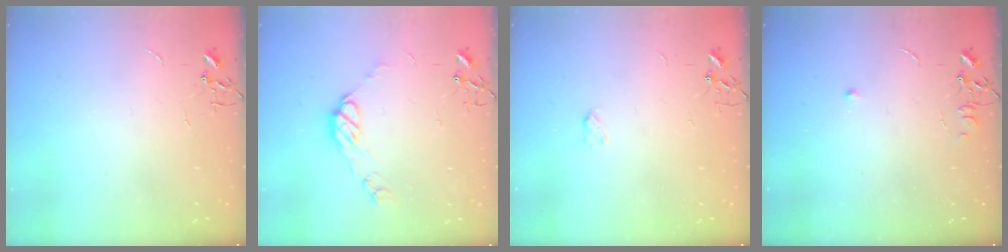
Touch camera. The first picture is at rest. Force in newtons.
{"total": 8.5, "press": 8.5, "slide": 0.5}
{"total": 2.4, "press": 2.4, "slide": 0.4}
{"total": 5.5, "press": 5.4, "slide": 0.8}